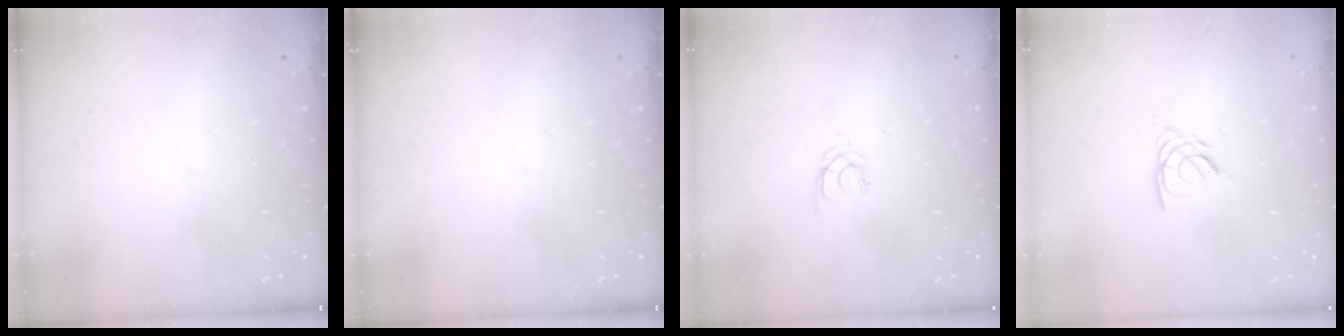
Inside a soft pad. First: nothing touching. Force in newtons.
{"total": 0.0}
{"total": 1.3, "press": 1.2, "slide": 0.3}
{"total": 3.8, "press": 3.7, "slide": 0.4}